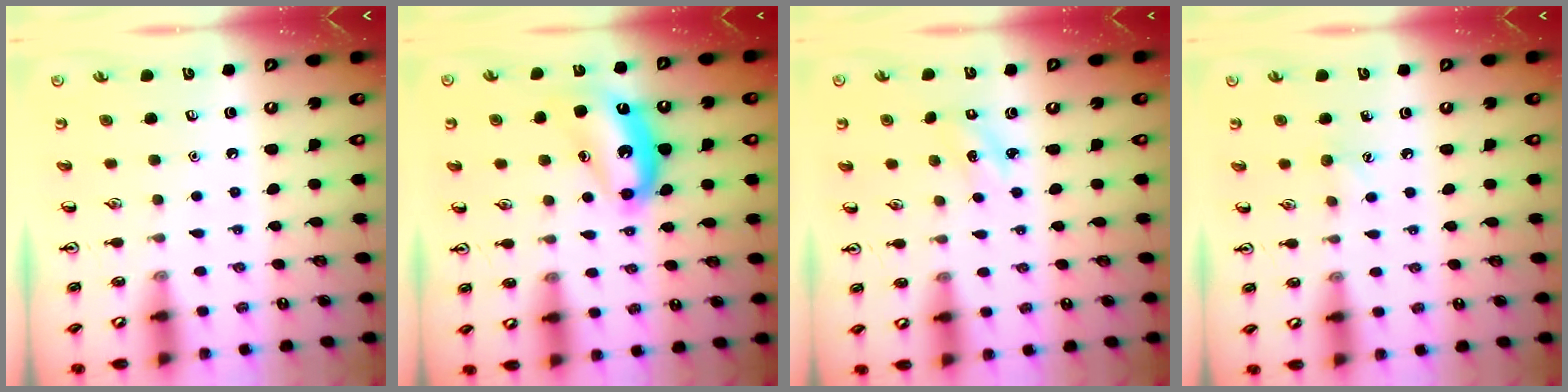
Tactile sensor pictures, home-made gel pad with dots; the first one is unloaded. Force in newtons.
{"total": 13.4, "press": 13.4, "slide": 0.9}
{"total": 1.2, "press": 1.1, "slide": 0.5}
{"total": 4.4, "press": 4.2, "slide": 1.3}